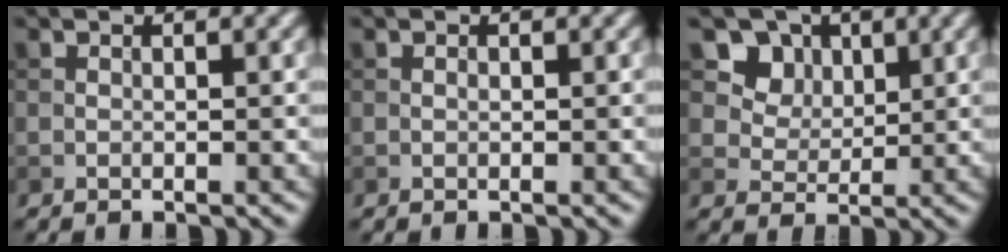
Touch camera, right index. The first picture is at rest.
{"total": 0.0}
{"total": 8.6, "force": [4.6, 6.5, 3.5], "torque": [-0.074, -0.002, 0.084]}